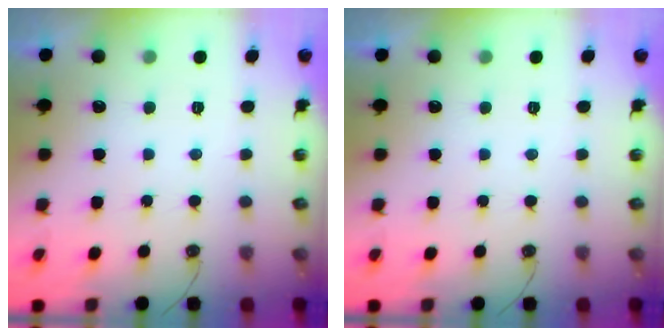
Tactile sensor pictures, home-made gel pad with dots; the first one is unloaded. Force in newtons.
{"total": 0.0}